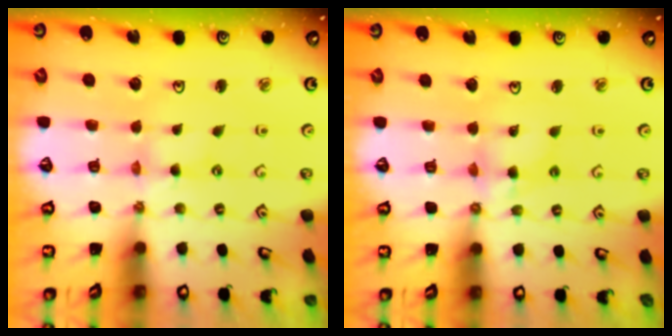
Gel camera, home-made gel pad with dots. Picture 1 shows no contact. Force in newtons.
{"total": 6.2, "press": 6.2, "slide": 0.6}